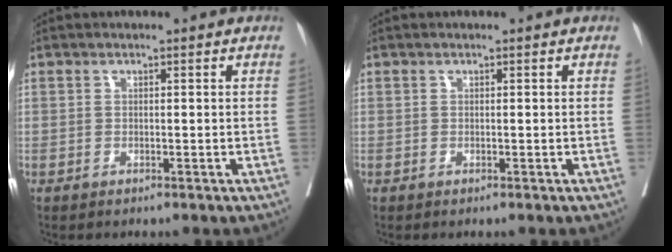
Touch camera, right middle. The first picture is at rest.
{"total": 0.0}